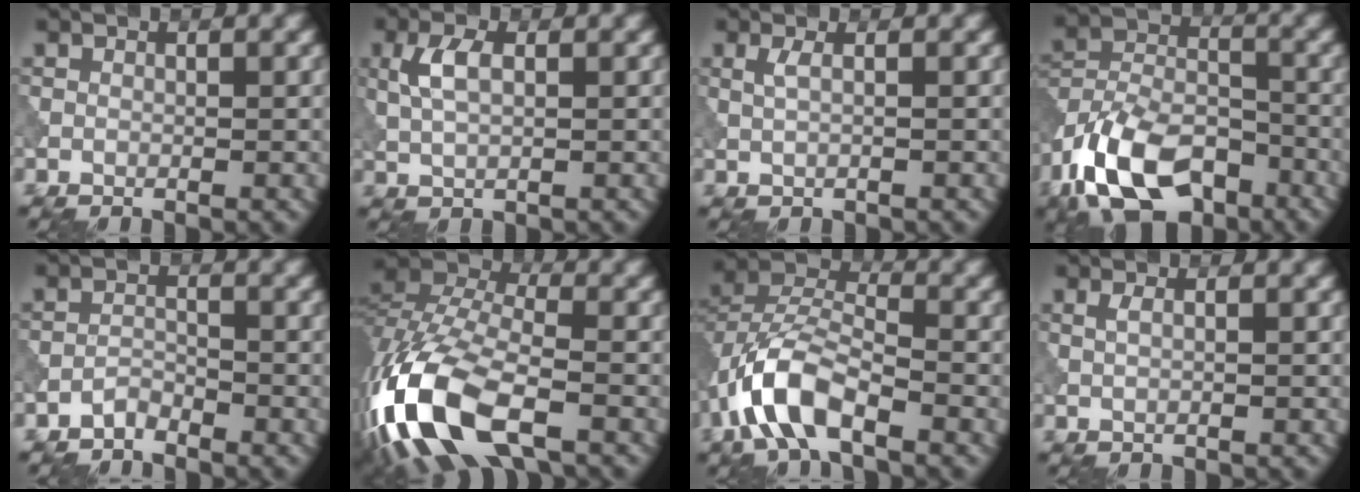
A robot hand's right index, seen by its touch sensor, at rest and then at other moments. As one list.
[{"total": 3.1, "force": [0.6, 1.5, 2.6], "torque": [-0.062, 0.006, 0.013]}, {"total": 1.4, "force": [0.3, 0.4, 1.3], "torque": [-0.025, 0.003, 0.005]}, {"total": 11.4, "force": [-7.2, 5.7, 6.7], "torque": [-0.132, 0.000, -0.140]}, {"total": 1.5, "force": [-1.4, 0.3, 0.2], "torque": [-0.005, 0.007, -0.030]}, {"total": 14.2, "force": [-6.8, 6.6, 10.6], "torque": [-0.242, -0.015, -0.137]}, {"total": 7.4, "force": [-3.8, 3.2, 5.5], "torque": [-0.109, 0.009, -0.083]}, {"total": 1.0, "force": [0.3, 0.3, 0.9], "torque": [-0.018, 0.002, 0.004]}]